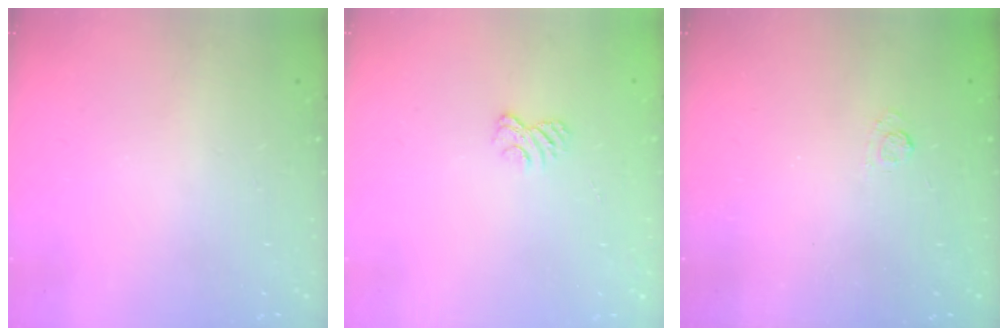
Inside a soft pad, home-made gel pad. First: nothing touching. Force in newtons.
{"total": 2.5, "press": 2.2, "slide": 1.2}
{"total": 2.4, "press": 1.9, "slide": 1.4}